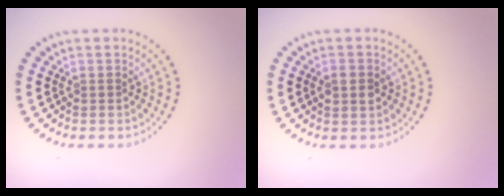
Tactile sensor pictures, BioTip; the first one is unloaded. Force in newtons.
{"total": 2.3, "press": 2.3, "slide": 0.1}